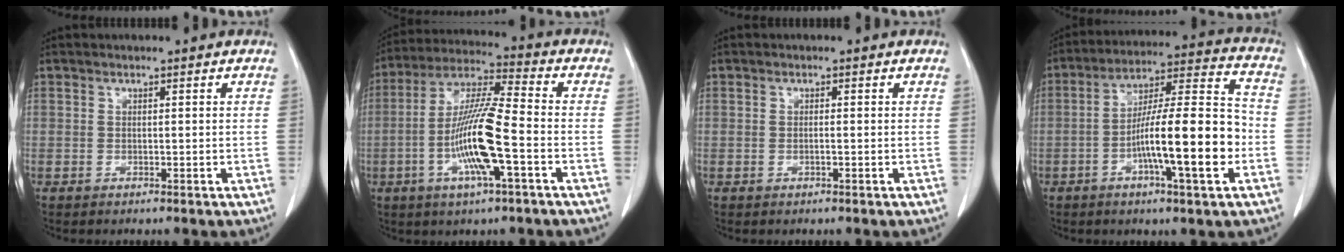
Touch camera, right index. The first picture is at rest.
{"total": 13.4, "force": [-3.7, 1.0, 12.9], "torque": [-0.255, -0.002, -0.075]}
{"total": 0.6, "force": [-0.2, 0.0, 0.6], "torque": [-0.012, 0.000, -0.003]}
{"total": 16.1, "force": [-4.4, 1.4, 15.4], "torque": [-0.255, 0.007, -0.074]}